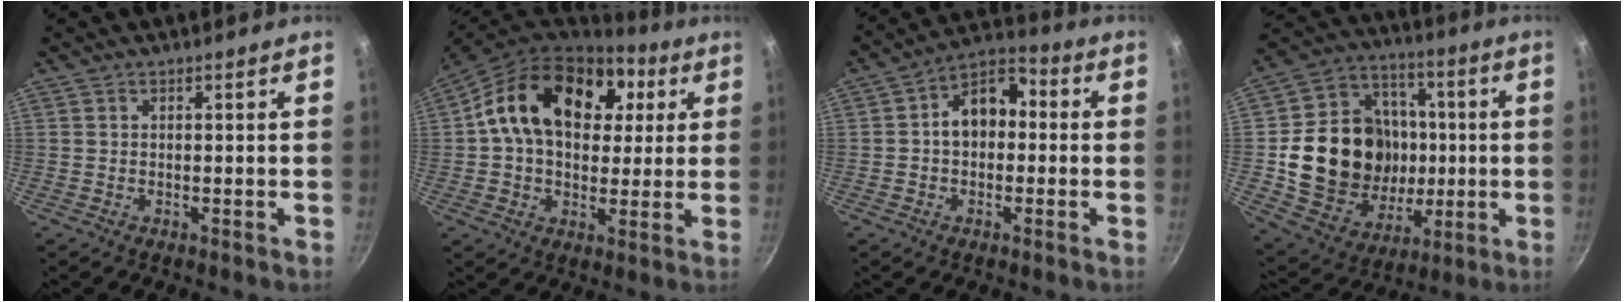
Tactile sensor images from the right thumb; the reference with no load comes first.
{"total": 21.4, "force": [5.6, 15.0, 14.3], "torque": [-0.220, 0.014, 0.081]}
{"total": 10.0, "force": [0.3, 7.2, 6.9], "torque": [-0.062, 0.038, -0.013]}
{"total": 23.6, "force": [-0.5, 19.5, 13.4], "torque": [-0.207, 0.027, 0.004]}